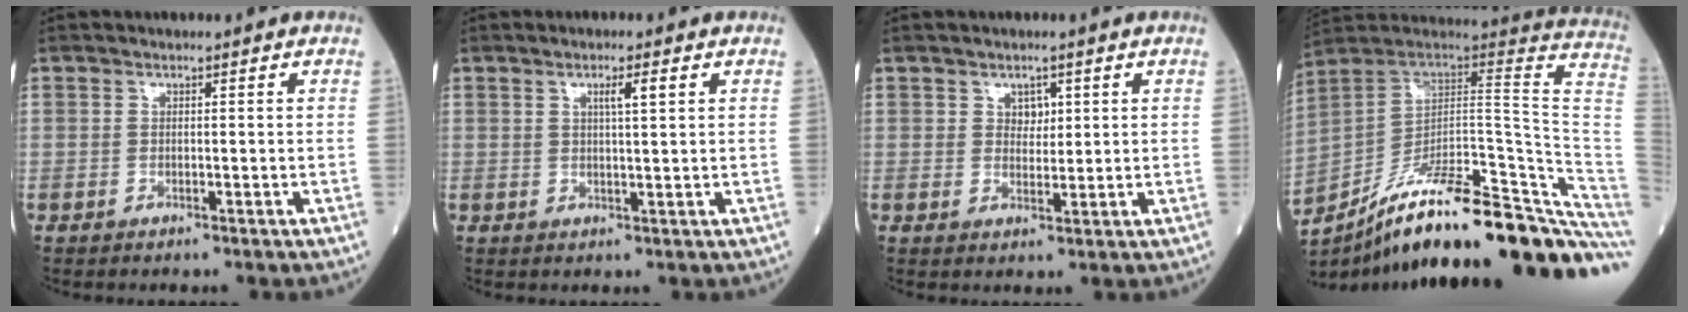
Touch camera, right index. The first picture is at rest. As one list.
[{"total": 2.7, "force": [1.1, 0.0, 2.5], "torque": [-0.042, 0.003, 0.018]}, {"total": 2.3, "force": [1.1, 1.5, 1.4], "torque": [-0.016, -0.002, 0.018]}, {"total": 30.1, "force": [-22.4, 3.8, 19.7], "torque": [-0.190, 0.011, -0.328]}]